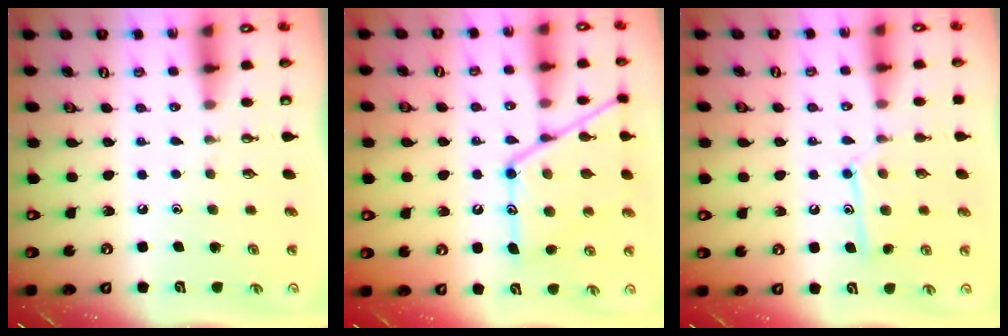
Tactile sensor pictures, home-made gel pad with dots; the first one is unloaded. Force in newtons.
{"total": 16.5, "press": 16.5, "slide": 1.2}
{"total": 11.8, "press": 11.8, "slide": 0.8}